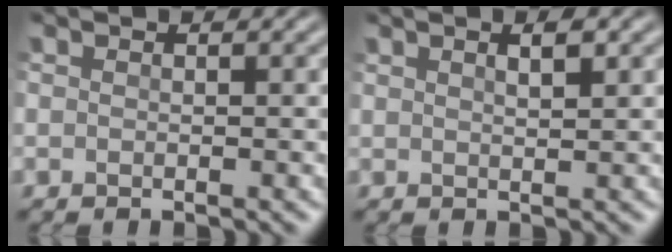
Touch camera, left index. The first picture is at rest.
{"total": 1.8, "force": [1.0, 0.4, 1.4], "torque": [-0.019, 0.002, 0.015]}